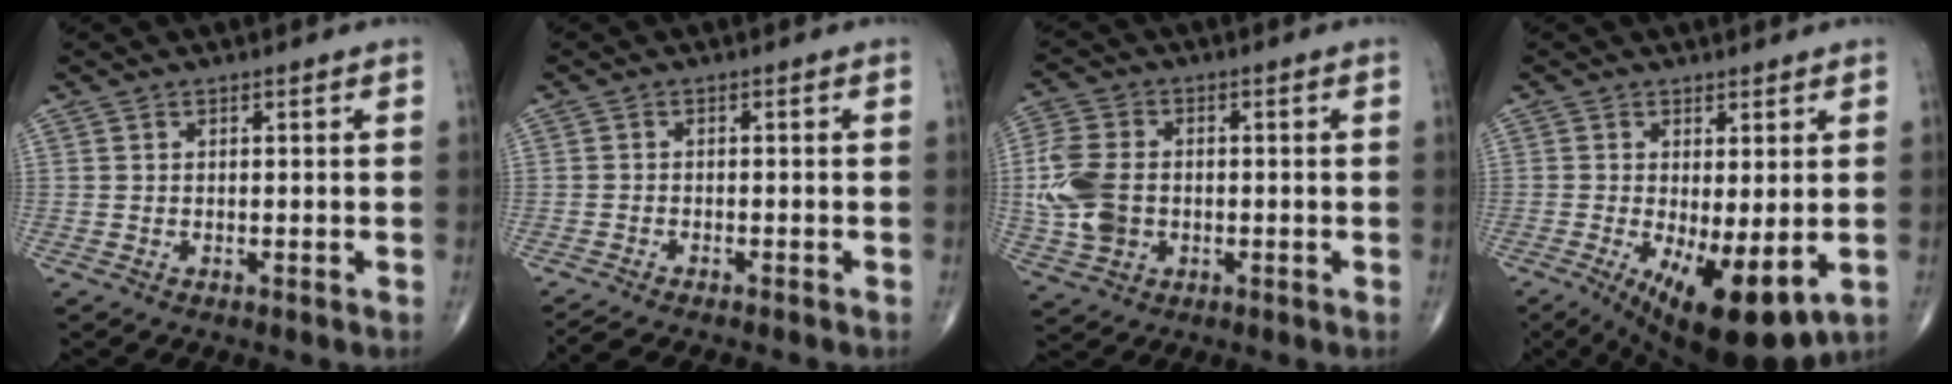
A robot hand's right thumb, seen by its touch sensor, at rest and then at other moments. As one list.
[{"total": 5.6, "force": [-4.9, 0.8, 2.5], "torque": [-0.044, 0.004, -0.079]}, {"total": 10.0, "force": [-0.7, 7.3, 6.8], "torque": [-0.150, 0.003, -0.016]}, {"total": 12.5, "force": [-3.4, 4.3, 11.2], "torque": [-0.171, -0.025, -0.037]}]